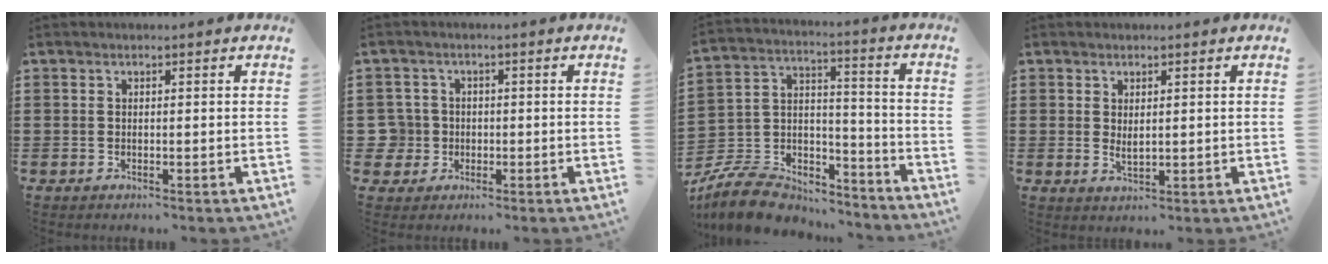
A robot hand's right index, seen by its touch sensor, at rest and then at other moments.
{"total": 3.7, "force": [-0.6, 3.6, 0.6], "torque": [-0.042, 0.004, -0.017]}
{"total": 9.5, "force": [-8.4, 3.8, 2.3], "torque": [-0.065, 0.022, -0.165]}
{"total": 1.7, "force": [0.6, 0.7, 1.4], "torque": [-0.028, 0.001, 0.010]}